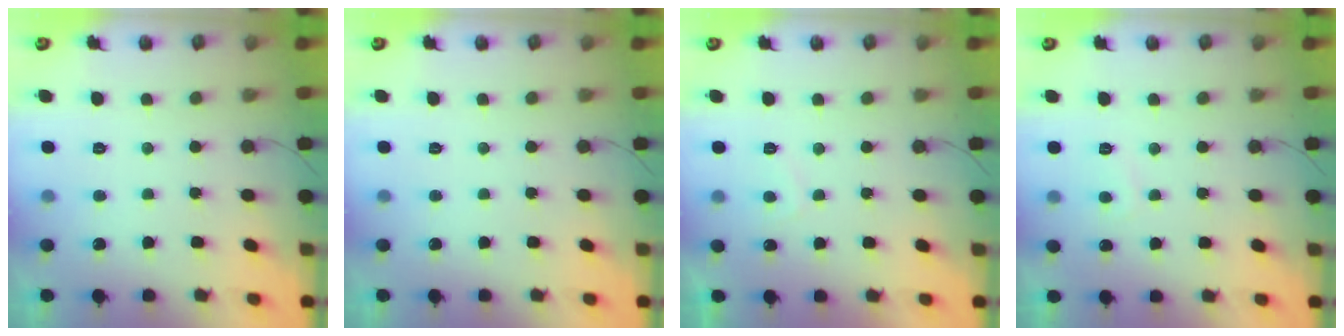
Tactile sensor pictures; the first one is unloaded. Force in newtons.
{"total": 0.0}
{"total": 2.5, "press": 2.3, "slide": 0.9}
{"total": 1.2, "press": 1.1, "slide": 0.5}